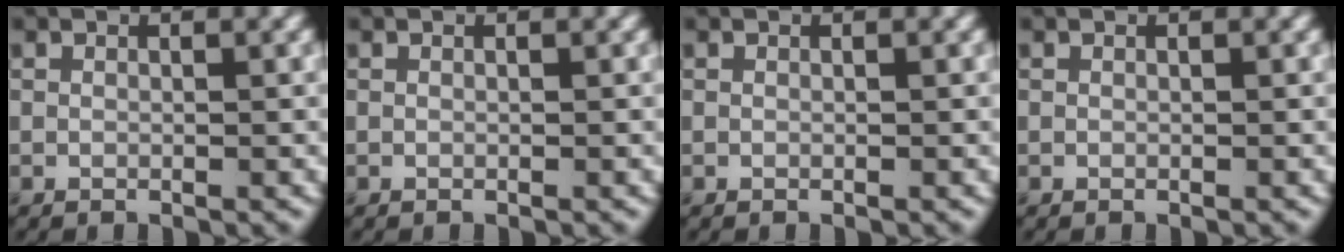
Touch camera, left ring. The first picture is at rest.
{"total": 0.0}
{"total": 0.0}
{"total": 0.0}